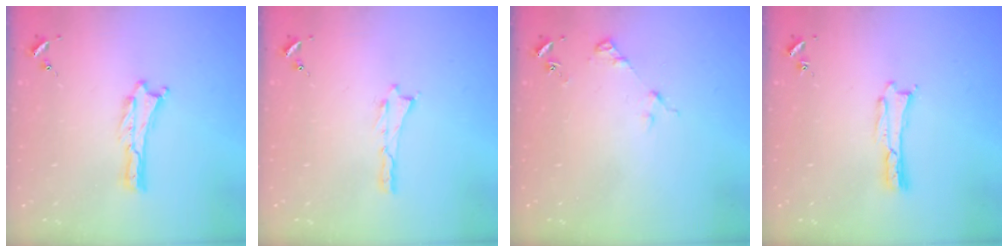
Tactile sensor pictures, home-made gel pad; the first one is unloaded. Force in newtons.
{"total": 0.0}
{"total": 4.0, "press": 4.0, "slide": 0.4}
{"total": 0.0}